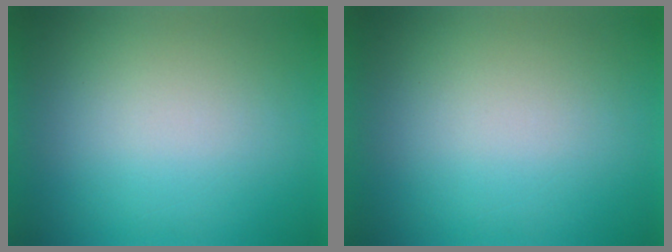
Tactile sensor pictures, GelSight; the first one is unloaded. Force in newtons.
{"total": 0.0}